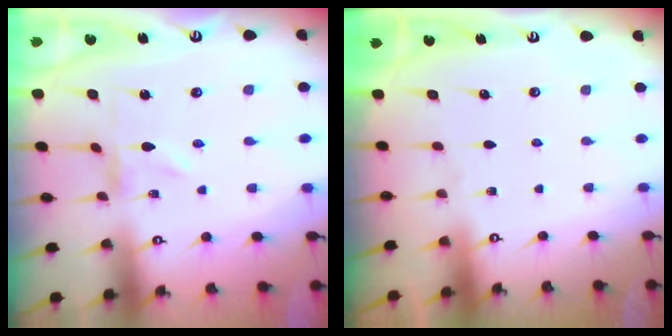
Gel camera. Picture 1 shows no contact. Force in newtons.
{"total": 0.0}